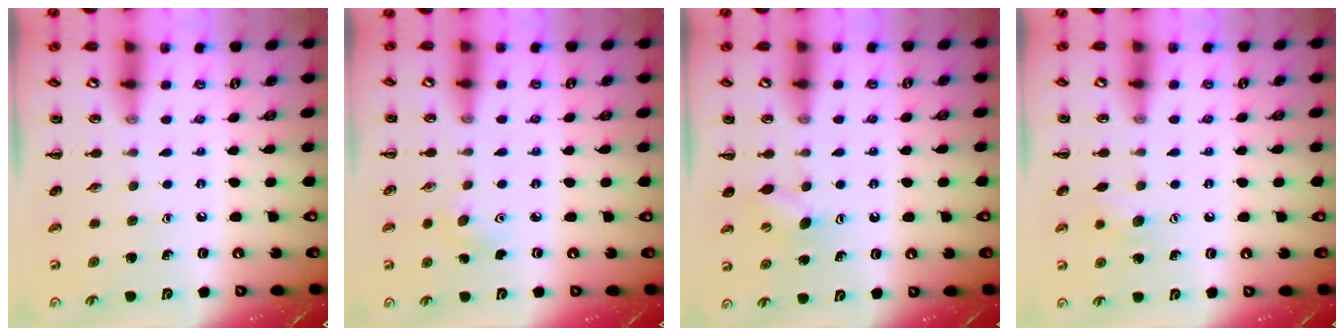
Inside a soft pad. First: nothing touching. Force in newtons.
{"total": 4.5, "press": 4.5, "slide": 0.7}
{"total": 5.1, "press": 4.9, "slide": 1.3}
{"total": 7.0, "press": 6.9, "slide": 1.5}